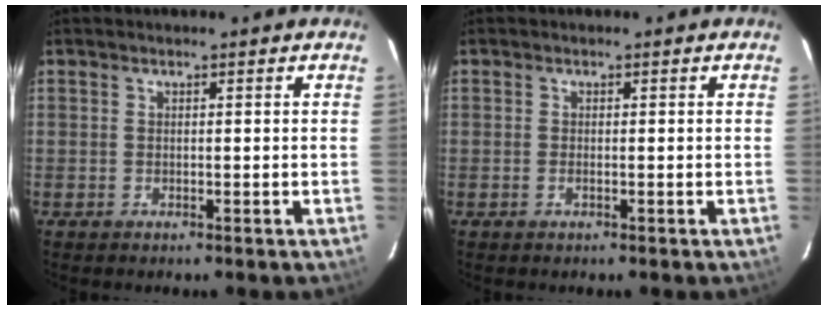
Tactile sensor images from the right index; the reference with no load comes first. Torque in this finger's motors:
{"motor_torque": [-0.30, 0.06, -0.05, 0.00]}